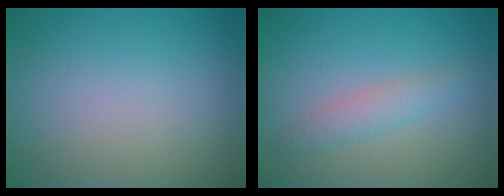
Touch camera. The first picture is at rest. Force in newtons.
{"total": 2.0, "press": 2.0, "slide": 0.0}